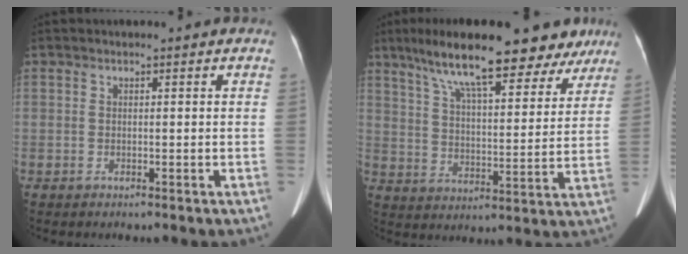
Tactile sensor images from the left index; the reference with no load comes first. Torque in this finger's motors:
{"motor_torque": [1.14, -0.99, 0.89, 0.21]}